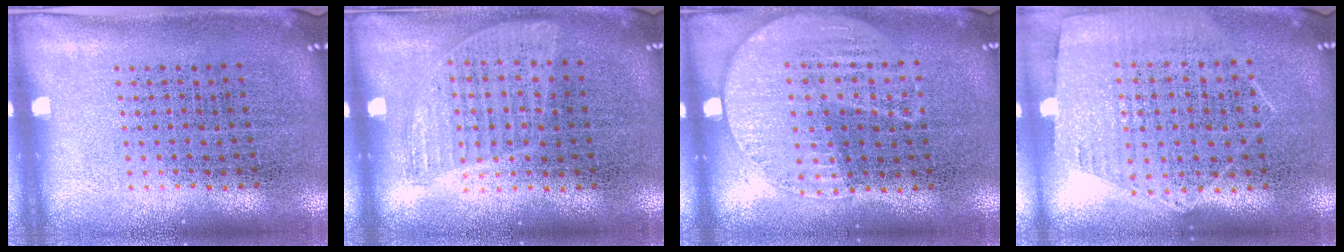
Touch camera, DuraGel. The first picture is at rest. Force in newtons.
{"total": 0.9, "press": 0.8, "slide": 0.4}
{"total": 1.2, "press": 1.0, "slide": 0.6}
{"total": 1.2, "press": 1.1, "slide": 0.5}